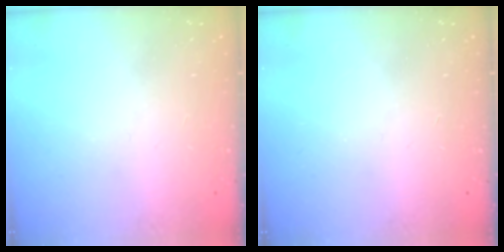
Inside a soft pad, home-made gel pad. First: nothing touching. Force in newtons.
{"total": 0.0}